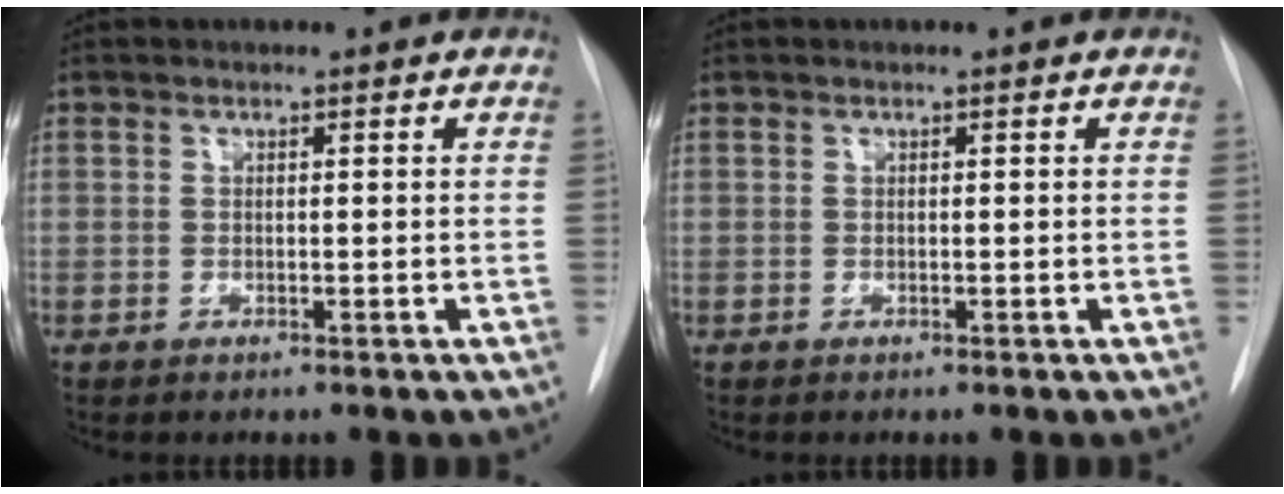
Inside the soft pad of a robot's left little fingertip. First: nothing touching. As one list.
[{"total": 0.0}]